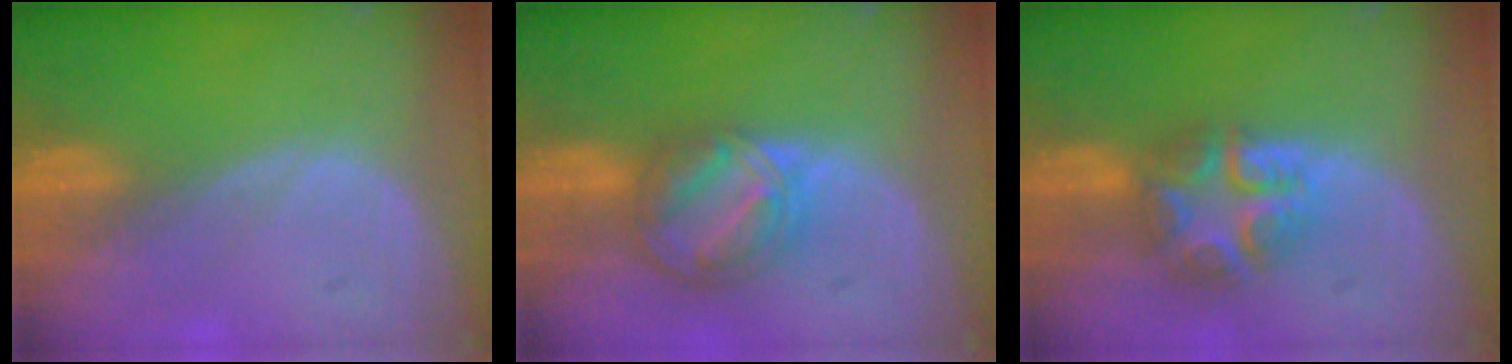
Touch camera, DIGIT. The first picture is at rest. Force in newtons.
{"total": 8.3, "press": 7.1, "slide": 4.4}
{"total": 7.7, "press": 6.7, "slide": 3.7}